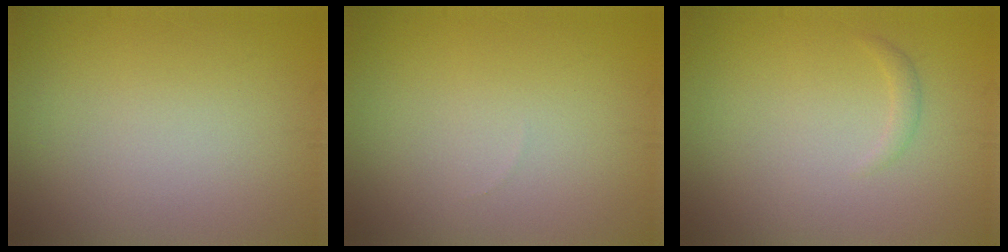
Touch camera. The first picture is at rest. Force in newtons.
{"total": 0.0}
{"total": 0.7, "press": 0.7, "slide": 0.0}